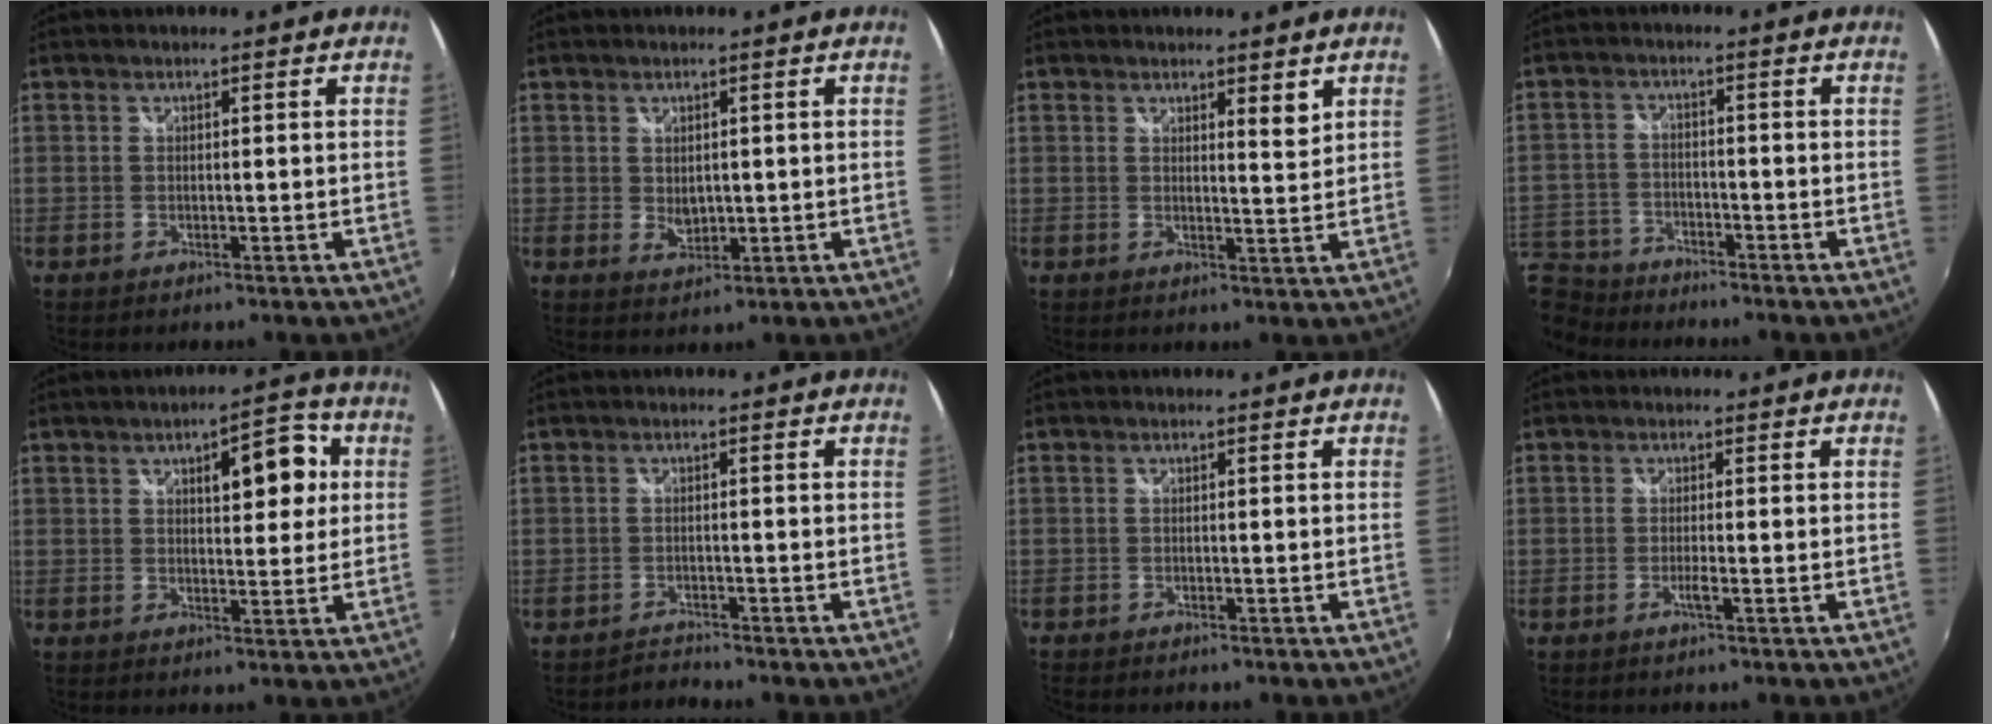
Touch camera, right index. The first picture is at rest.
{"total": 2.9, "force": [0.2, 2.2, 1.9], "torque": [-0.029, -0.003, 0.007]}
{"total": 2.7, "force": [2.0, 0.3, 1.8], "torque": [-0.027, -0.003, 0.029]}
{"total": 12.0, "force": [-9.6, 6.5, 3.2], "torque": [-0.109, -0.003, -0.177]}
{"total": 8.2, "force": [2.5, 3.4, 7.1], "torque": [-0.091, 0.021, 0.040]}
{"total": 2.1, "force": [-2.1, 0.2, -0.5], "torque": [0.005, -0.001, -0.037]}
{"total": 1.8, "force": [-1.7, 0.5, 0.2], "torque": [-0.011, -0.011, -0.031]}
{"total": 1.5, "force": [-0.7, 0.0, 1.3], "torque": [-0.026, -0.002, -0.014]}